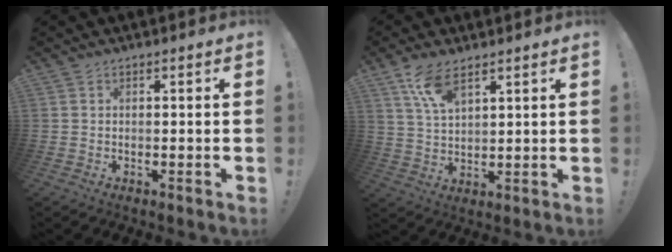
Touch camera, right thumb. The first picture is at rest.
{"total": 8.9, "force": [6.0, 3.3, 5.6], "torque": [-0.100, -0.028, 0.110]}